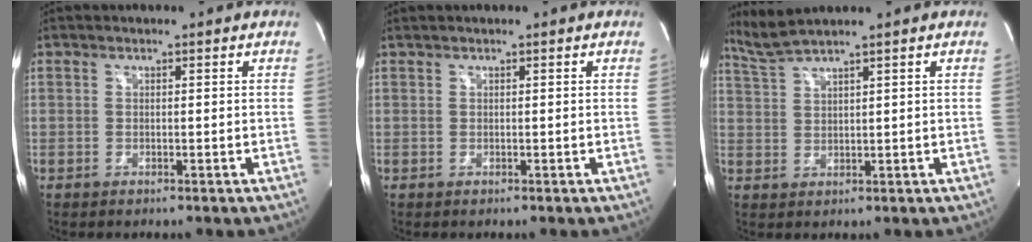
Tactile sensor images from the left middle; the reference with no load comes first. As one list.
[{"total": 0.7, "force": [0.6, 0.0, 0.4], "torque": [-0.011, 0.015, 0.014]}, {"total": 3.8, "force": [3.4, -1.4, 1.1], "torque": [-0.037, 0.001, 0.083]}]